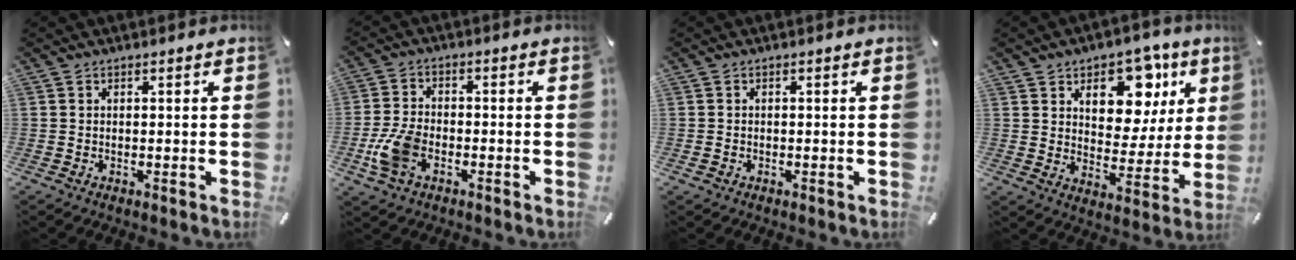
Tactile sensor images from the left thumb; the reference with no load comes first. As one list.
[{"total": 8.1, "force": [-3.0, 5.2, 5.4], "torque": [-0.122, 0.010, -0.055]}, {"total": 0.7, "force": [-0.3, 0.6, 0.3], "torque": [-0.005, 0.003, -0.007]}, {"total": 14.5, "force": [7.6, 9.8, 7.6], "torque": [-0.097, -0.047, 0.133]}]